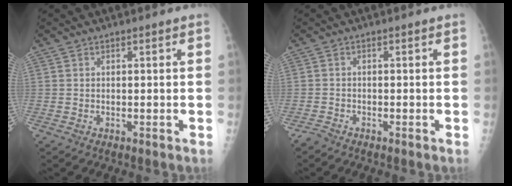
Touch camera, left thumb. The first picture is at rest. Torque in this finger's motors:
{"motor_torque": [0.08, 0.17, -0.08, -0.02, 0.05]}